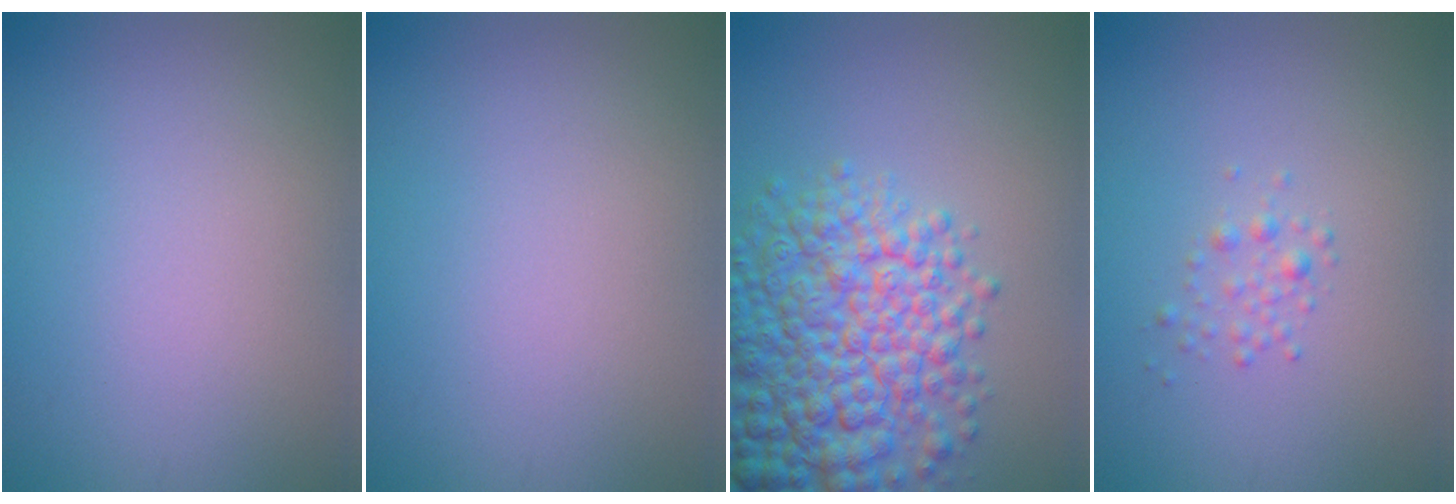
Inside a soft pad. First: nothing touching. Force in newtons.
{"total": 0.0}
{"total": 9.7, "press": 9.7, "slide": 0.3}
{"total": 1.2, "press": 1.2, "slide": 0.0}